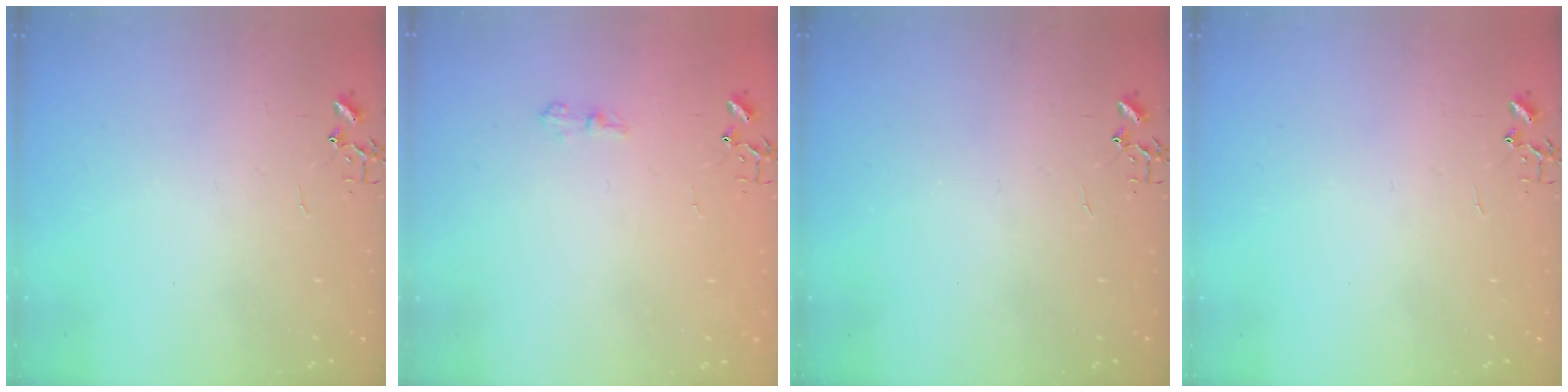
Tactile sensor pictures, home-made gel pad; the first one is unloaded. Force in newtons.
{"total": 6.1, "press": 6.1, "slide": 0.6}
{"total": 0.0}
{"total": 0.0}